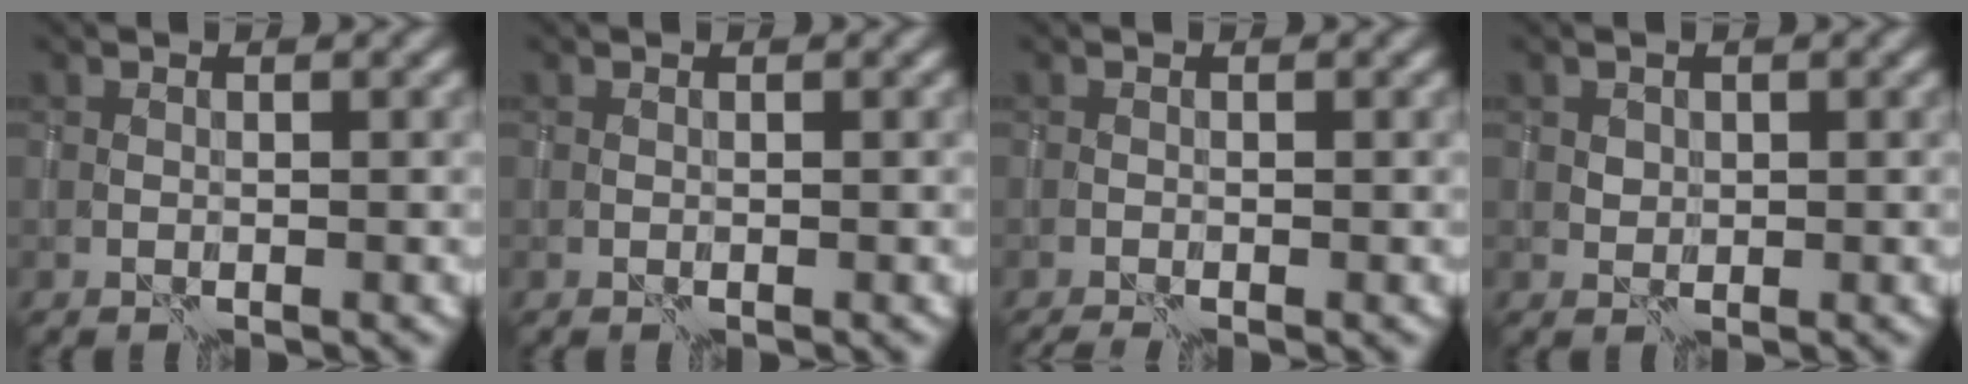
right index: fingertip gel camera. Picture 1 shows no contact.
{"total": 0.0}
{"total": 1.6, "force": [-1.0, 0.4, 1.2], "torque": [-0.018, 0.000, -0.014]}
{"total": 0.9, "force": [0.5, 0.8, -0.3], "torque": [0.007, 0.003, 0.010]}